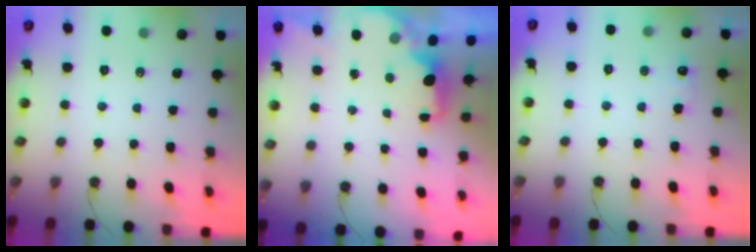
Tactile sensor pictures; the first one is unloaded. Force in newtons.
{"total": 2.0, "press": 1.9, "slide": 0.7}
{"total": 6.0, "press": 5.8, "slide": 1.2}